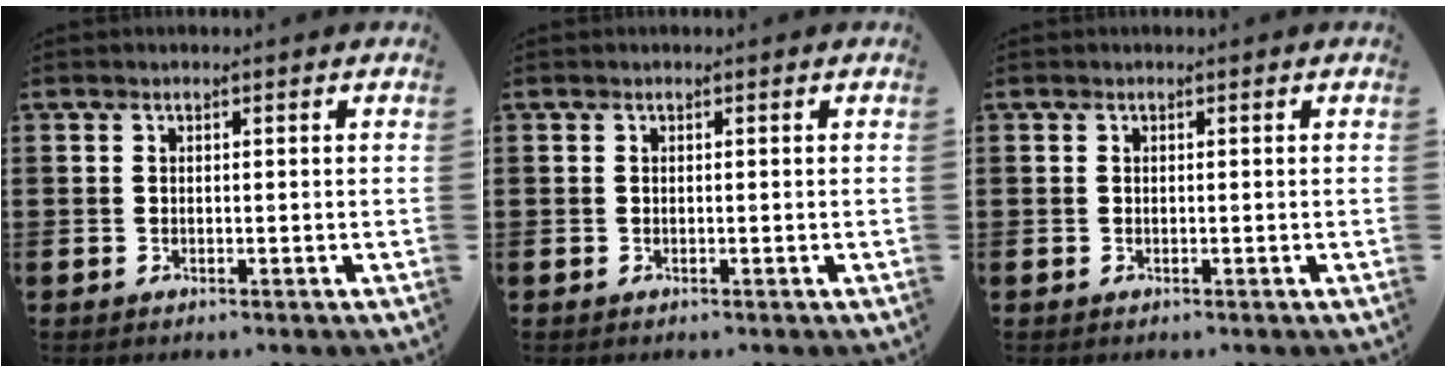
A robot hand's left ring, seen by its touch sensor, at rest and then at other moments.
{"total": 0.0}
{"total": 0.0}